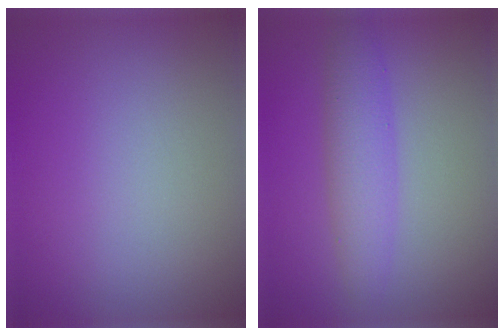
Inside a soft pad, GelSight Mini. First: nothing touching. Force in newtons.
{"total": 3.3, "press": 3.3, "slide": 0.1}